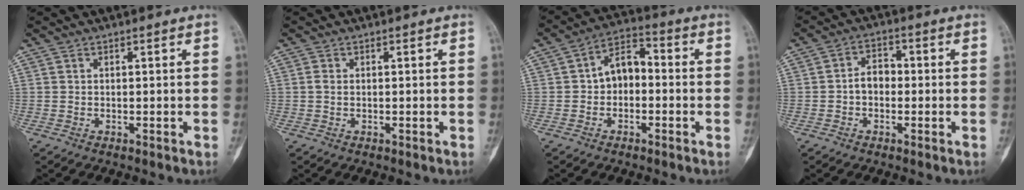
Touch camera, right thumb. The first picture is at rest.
{"total": 1.1, "force": [0.2, 0.8, 0.8], "torque": [-0.016, 0.002, 0.004]}
{"total": 7.1, "force": [-0.7, 5.0, 5.0], "torque": [-0.060, 0.033, -0.027]}
{"total": 3.6, "force": [-0.6, 2.7, 2.4], "torque": [-0.023, 0.019, -0.018]}